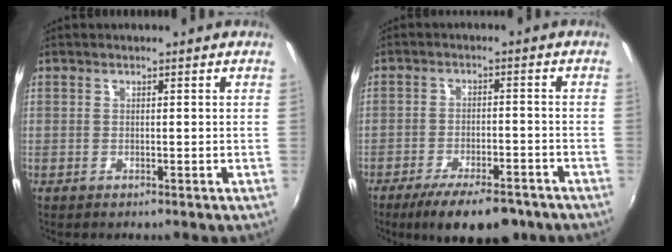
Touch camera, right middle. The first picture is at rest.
{"total": 12.5, "force": [-9.3, 4.0, 7.3], "torque": [-0.147, -0.024, -0.141]}